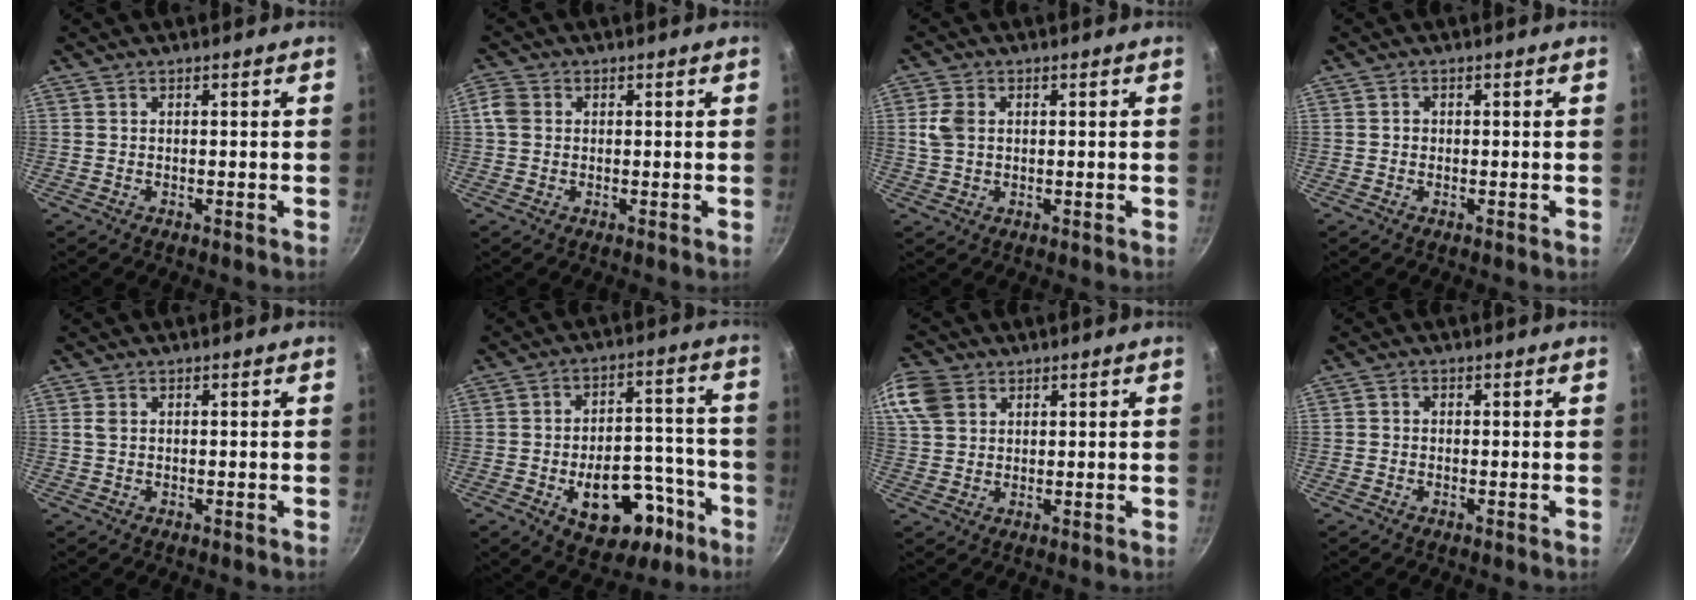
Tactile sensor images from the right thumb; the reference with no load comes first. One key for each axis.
{"total": 3.4, "fx": 0.3, "fy": 2.8, "fz": 1.8, "tx": -0.031, "ty": 0.008, "tz": 0.000}
{"total": 4.3, "fx": 0.6, "fy": 3.2, "fz": 2.8, "tx": -0.052, "ty": 0.004, "tz": 0.010}
{"total": 0.8, "fx": -0.1, "fy": 0.8, "fz": 0.2, "tx": -0.001, "ty": 0.003, "tz": -0.003}
{"total": 1.2, "fx": 0.2, "fy": 0.9, "fz": 0.8, "tx": -0.014, "ty": 0.002, "tz": 0.005}
{"total": 17.0, "fx": -7.4, "fy": 10.2, "fz": 11.4, "tx": -0.113, "ty": 0.060, "tz": -0.088}
{"total": 10.5, "fx": 4.5, "fy": 7.9, "fz": 5.3, "tx": -0.118, "ty": 0.011, "tz": 0.088}
{"total": 1.1, "fx": -0.3, "fy": 1.0, "fz": 0.4, "tx": -0.007, "ty": 0.004, "tz": -0.007}